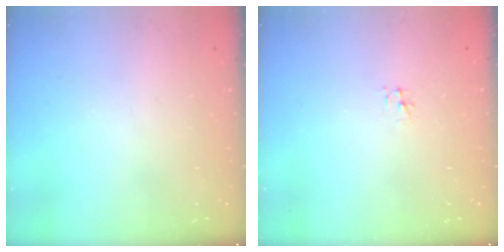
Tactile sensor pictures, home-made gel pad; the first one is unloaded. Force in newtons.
{"total": 2.3, "press": 2.3, "slide": 0.3}